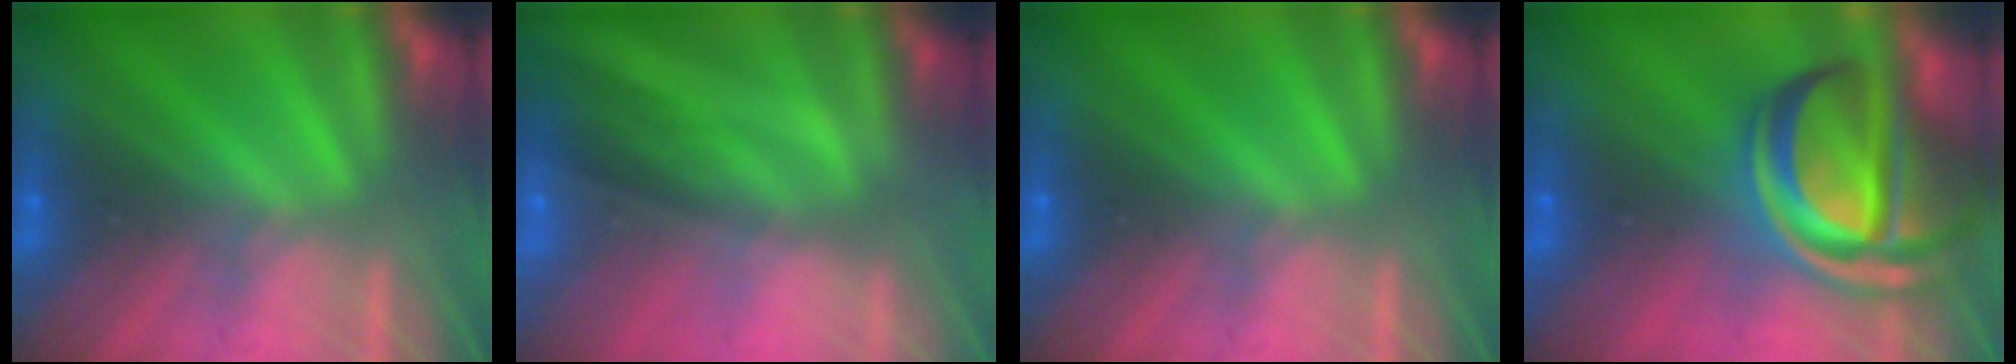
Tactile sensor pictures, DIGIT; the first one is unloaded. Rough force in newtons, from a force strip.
{"total": 2.1}
{"total": 0.0}
{"total": 7.0}